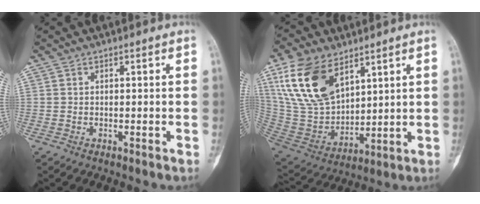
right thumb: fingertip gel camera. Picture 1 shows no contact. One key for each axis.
{"total": 18.4, "fx": 9.6, "fy": 10.2, "fz": 11.9, "tx": -0.214, "ty": -0.038, "tz": 0.197}